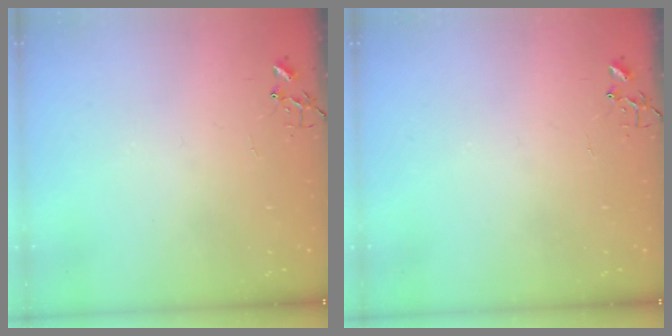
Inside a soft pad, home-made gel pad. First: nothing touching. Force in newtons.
{"total": 0.0}